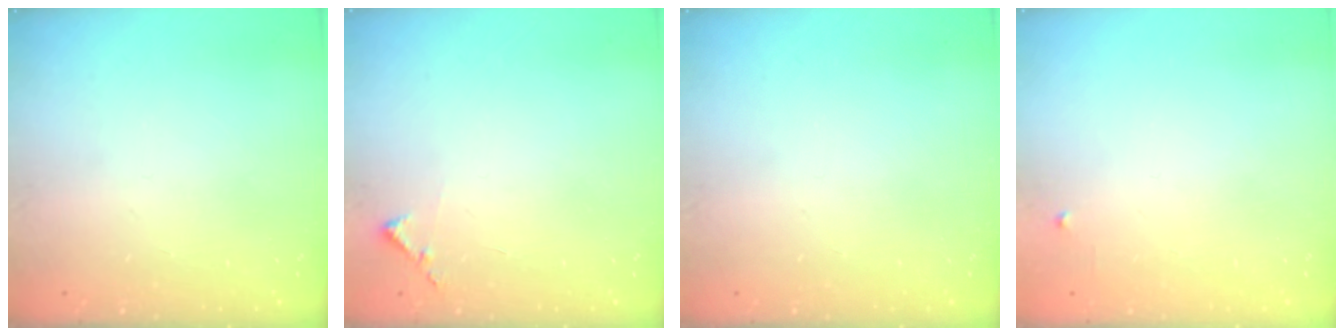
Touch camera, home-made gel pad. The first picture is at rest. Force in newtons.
{"total": 5.2, "press": 5.2, "slide": 0.6}
{"total": 0.0}
{"total": 2.4, "press": 2.3, "slide": 0.4}